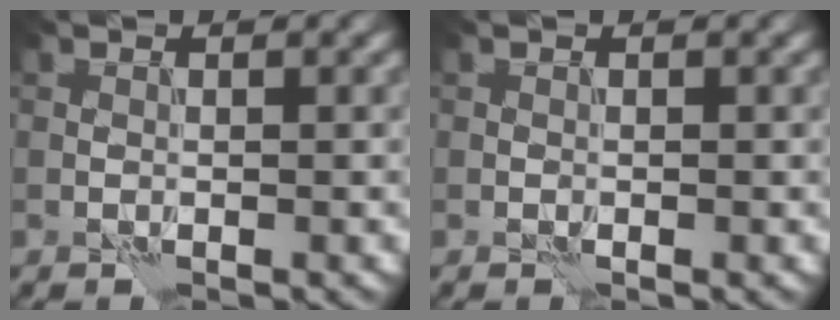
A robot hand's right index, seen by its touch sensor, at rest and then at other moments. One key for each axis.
{"total": 0.0}